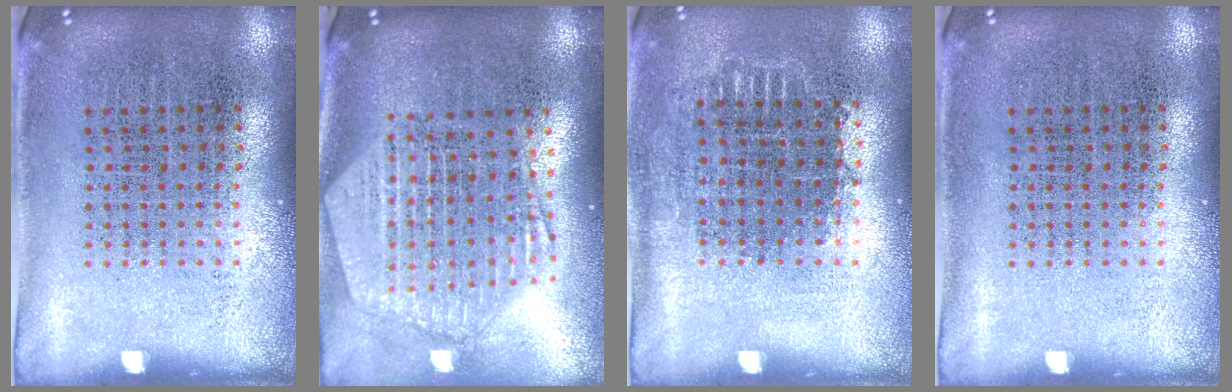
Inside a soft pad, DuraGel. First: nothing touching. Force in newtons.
{"total": 2.6, "press": 2.2, "slide": 1.3}
{"total": 0.7, "press": 0.7, "slide": 0.3}
{"total": 0.0}